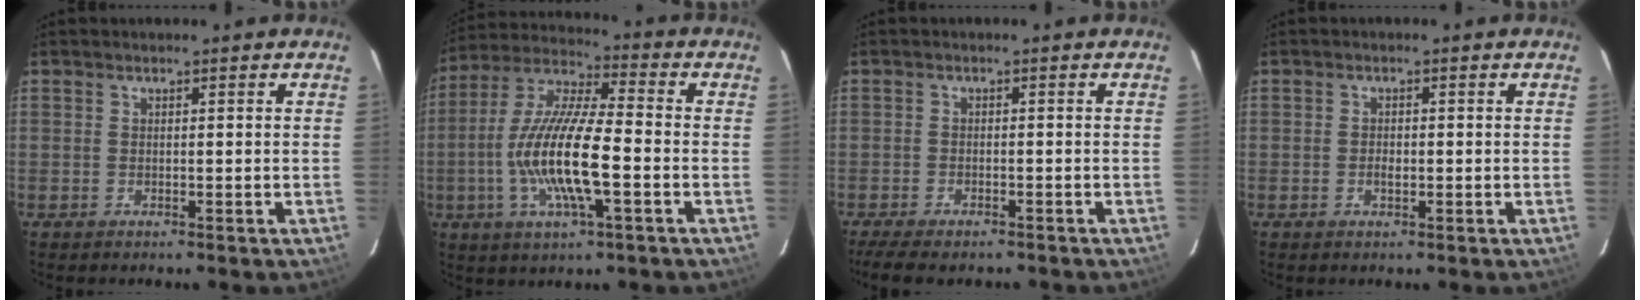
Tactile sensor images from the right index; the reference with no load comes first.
{"total": 16.0, "force": [-3.6, 3.4, 15.2], "torque": [-0.303, -0.008, -0.072]}
{"total": 8.3, "force": [-6.8, 2.4, 4.1], "torque": [-0.101, -0.030, -0.114]}
{"total": 1.4, "force": [-0.3, 1.0, 0.9], "torque": [-0.017, 0.000, -0.006]}